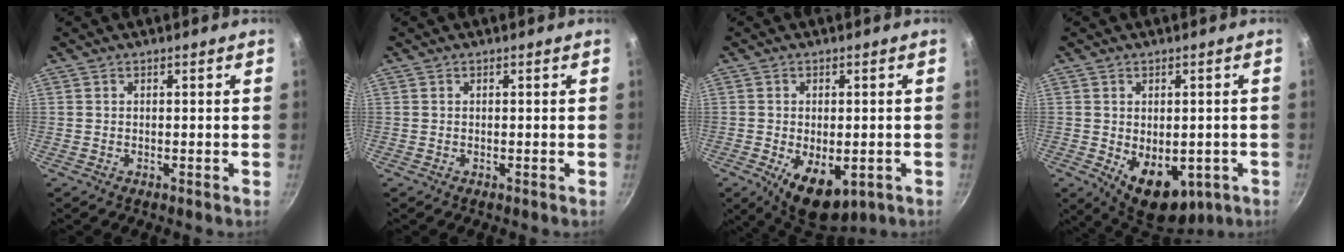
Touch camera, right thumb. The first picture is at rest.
{"total": 0.0}
{"total": 10.1, "force": [-3.2, 5.6, 7.7], "torque": [-0.091, -0.004, -0.030]}
{"total": 11.7, "force": [-3.1, 7.5, 8.4], "torque": [-0.083, -0.011, -0.021]}